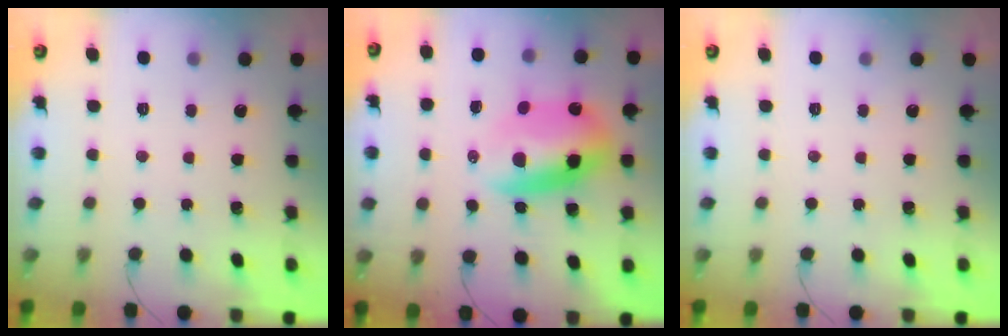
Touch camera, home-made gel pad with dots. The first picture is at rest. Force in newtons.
{"total": 11.0, "press": 10.7, "slide": 2.7}
{"total": 0.0}